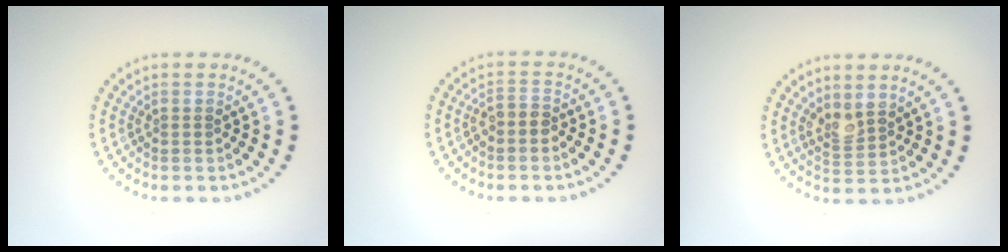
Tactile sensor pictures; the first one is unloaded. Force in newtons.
{"total": 1.5, "press": 1.3, "slide": 0.8}
{"total": 2.0, "press": 1.7, "slide": 1.1}